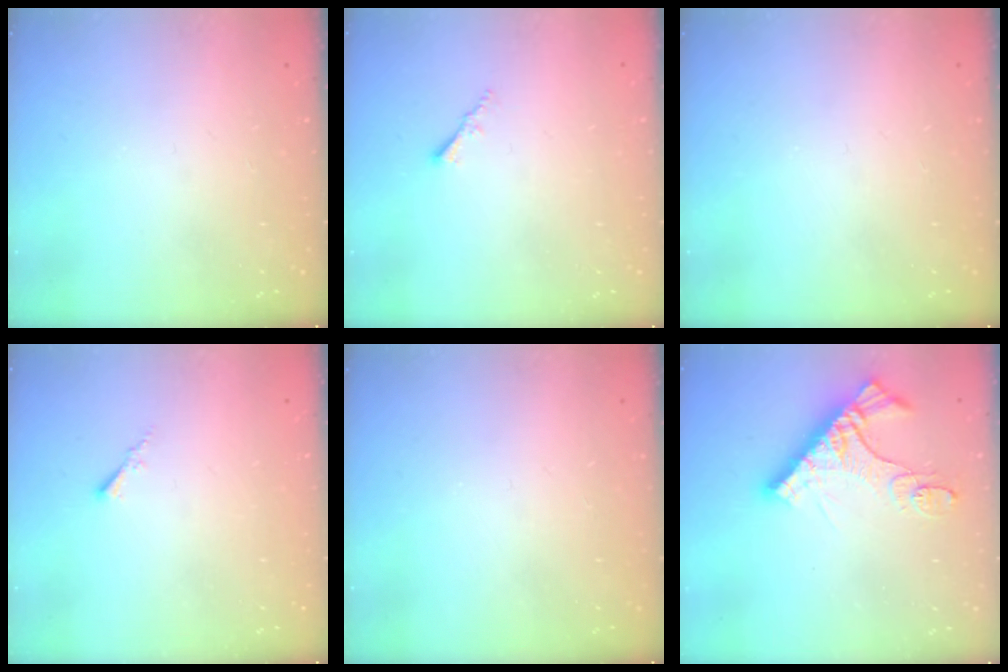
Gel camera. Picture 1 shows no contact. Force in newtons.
{"total": 1.5, "press": 1.5, "slide": 0.4}
{"total": 0.0}
{"total": 0.0}
{"total": 0.0}
{"total": 12.3, "press": 12.2, "slide": 1.2}